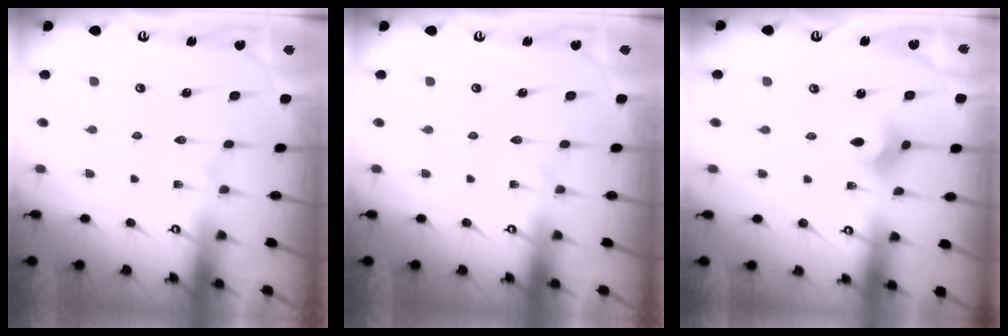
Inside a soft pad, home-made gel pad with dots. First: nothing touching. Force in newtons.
{"total": 0.0}
{"total": 3.6, "press": 3.6, "slide": 0.4}